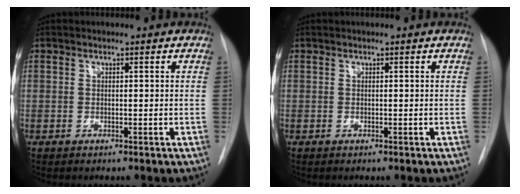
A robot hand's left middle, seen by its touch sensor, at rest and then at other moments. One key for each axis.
{"total": 0.0}